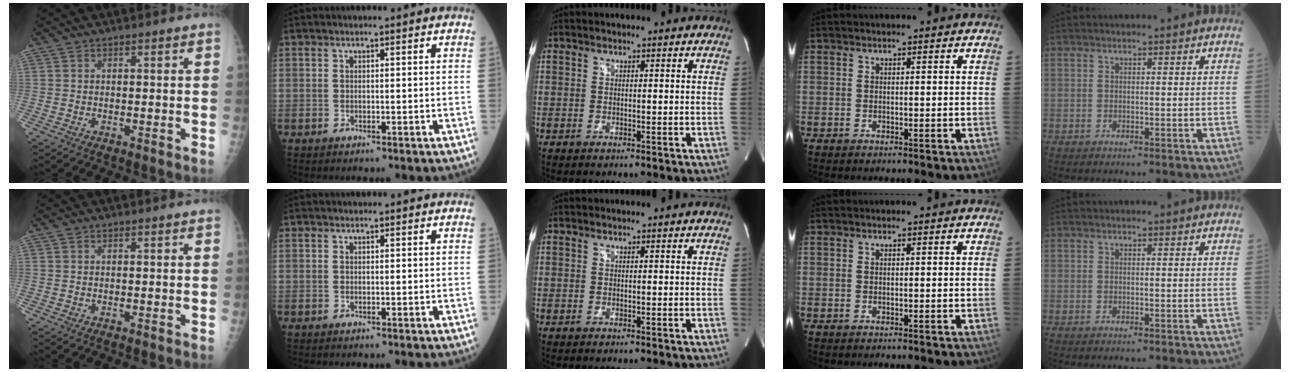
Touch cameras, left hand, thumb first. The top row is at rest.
{}